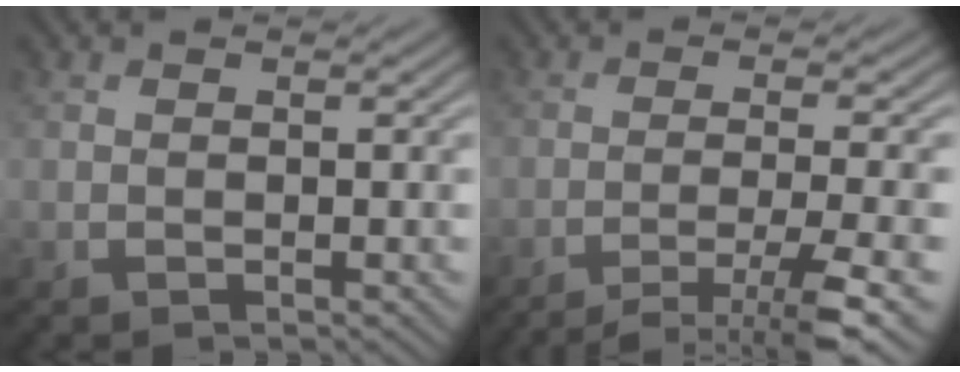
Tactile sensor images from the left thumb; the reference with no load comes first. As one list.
[{"total": 8.0, "force": [-5.2, 0.9, 6.0], "torque": [-0.095, 0.011, -0.087]}]